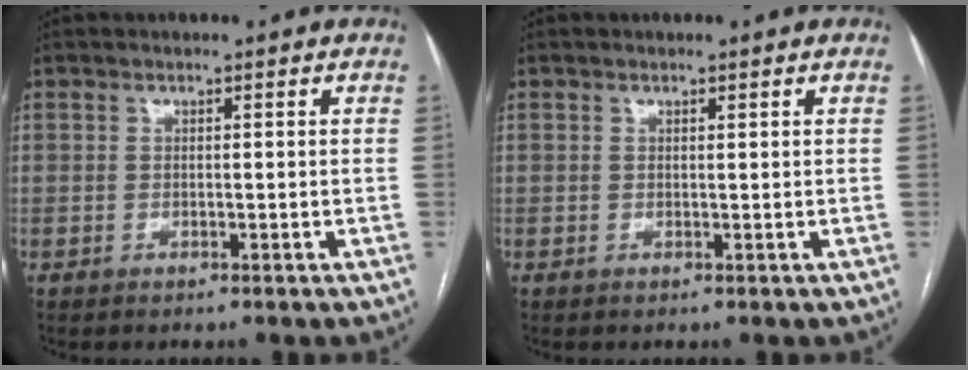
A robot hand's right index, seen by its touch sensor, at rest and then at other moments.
{"total": 0.0}